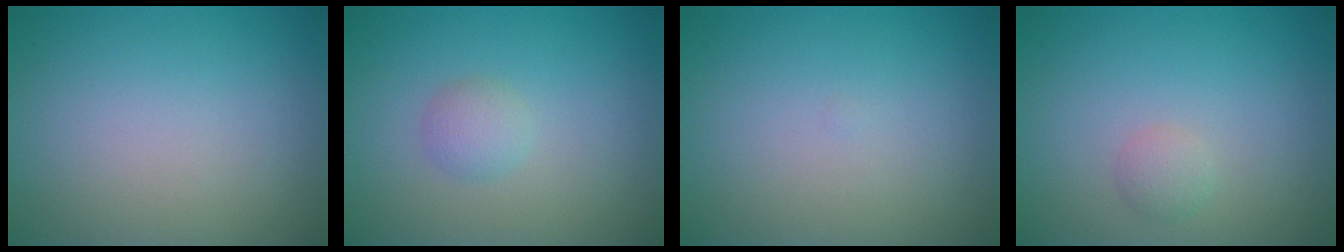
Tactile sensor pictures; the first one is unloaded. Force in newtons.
{"total": 1.5, "press": 1.5, "slide": 0.0}
{"total": 0.0}
{"total": 1.1, "press": 1.1, "slide": 0.0}